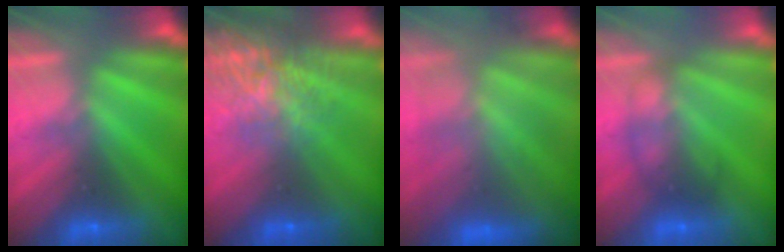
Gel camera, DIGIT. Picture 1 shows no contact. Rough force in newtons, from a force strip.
{"total": 7.5}
{"total": 7.8}
{"total": 1.8}